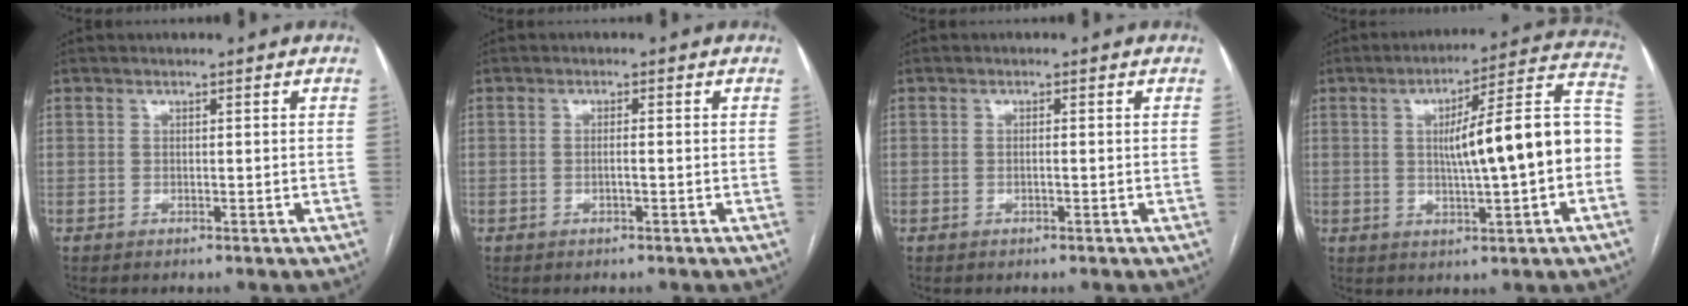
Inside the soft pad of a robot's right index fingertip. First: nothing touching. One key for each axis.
{"total": 1.2, "fx": -0.3, "fy": 0.0, "fz": 1.2, "tx": -0.022, "ty": 0.000, "tz": -0.005}
{"total": 0.7, "fx": -0.1, "fy": 0.0, "fz": 0.7, "tx": -0.013, "ty": 0.001, "tz": -0.002}
{"total": 15.9, "fx": -0.8, "fy": 1.5, "fz": 15.8, "tx": -0.222, "ty": 0.039, "tz": -0.011}